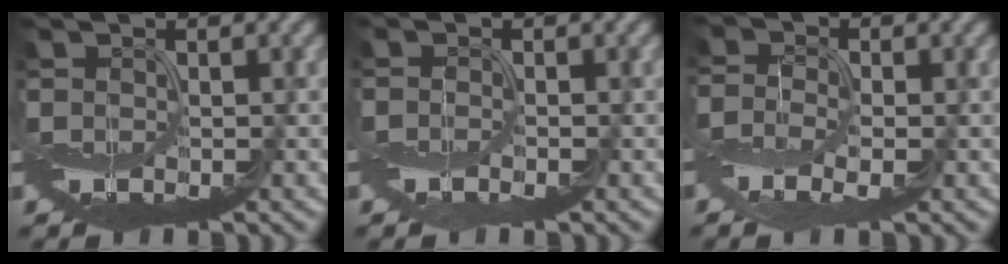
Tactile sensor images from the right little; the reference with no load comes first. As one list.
[{"total": 0.8, "force": [-0.6, 0.3, 0.5], "torque": [-0.011, 0.001, -0.015]}, {"total": 2.9, "force": [-1.4, 1.7, 2.0], "torque": [-0.055, -0.002, -0.035]}]